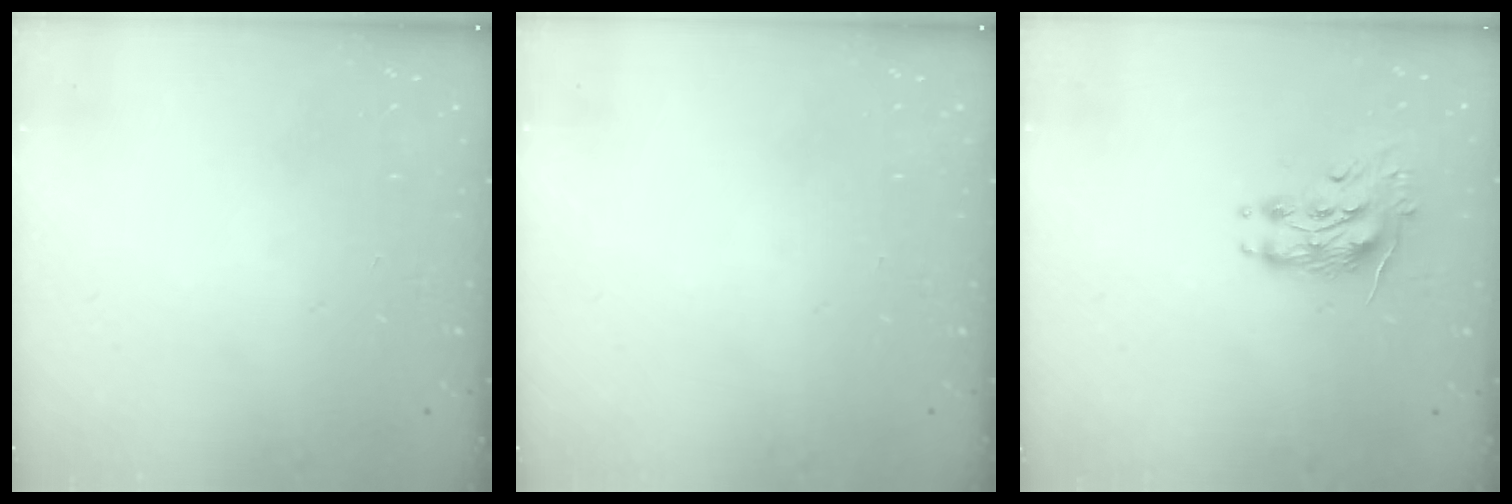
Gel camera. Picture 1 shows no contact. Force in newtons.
{"total": 0.0}
{"total": 8.7, "press": 8.6, "slide": 0.7}